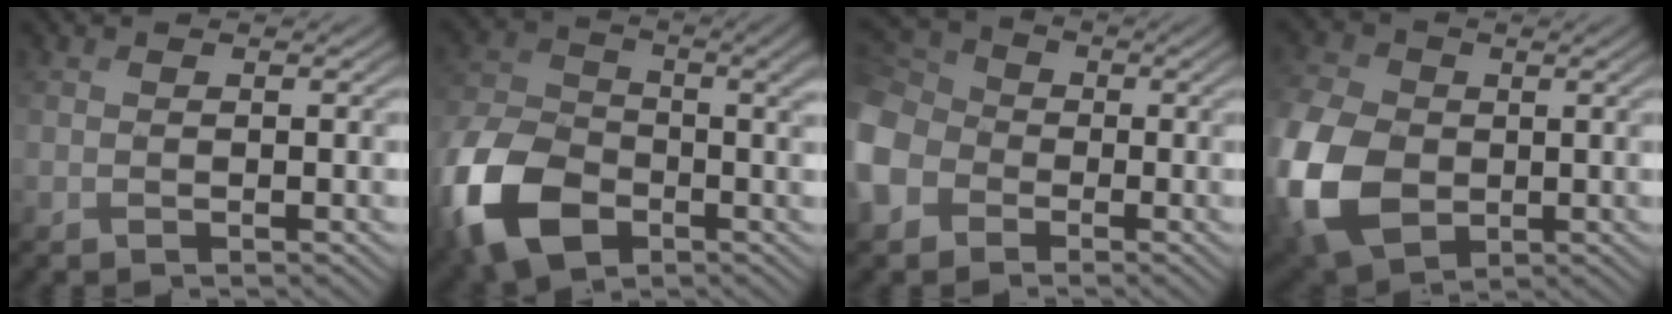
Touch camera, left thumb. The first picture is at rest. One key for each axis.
{"total": 15.0, "fx": -5.5, "fy": 9.7, "fz": 10.1, "tx": -0.265, "ty": -0.046, "tz": -0.105}
{"total": 10.2, "fx": -3.4, "fy": 8.3, "fz": 4.8, "tx": -0.176, "ty": -0.023, "tz": -0.079}
{"total": 14.4, "fx": -2.3, "fy": 10.6, "fz": 9.5, "tx": -0.289, "ty": -0.029, "tz": -0.051}